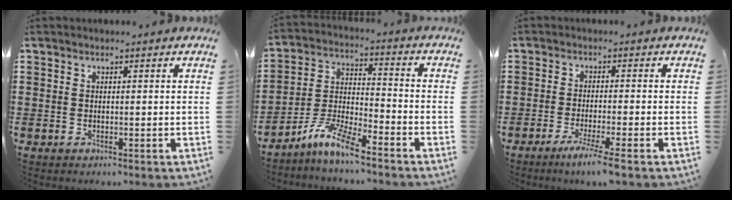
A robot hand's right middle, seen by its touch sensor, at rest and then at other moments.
{"total": 7.6, "force": [-6.4, 0.9, 3.9], "torque": [-0.089, -0.002, -0.125]}
{"total": 4.2, "force": [-3.0, -0.7, 2.9], "torque": [-0.051, -0.016, -0.053]}